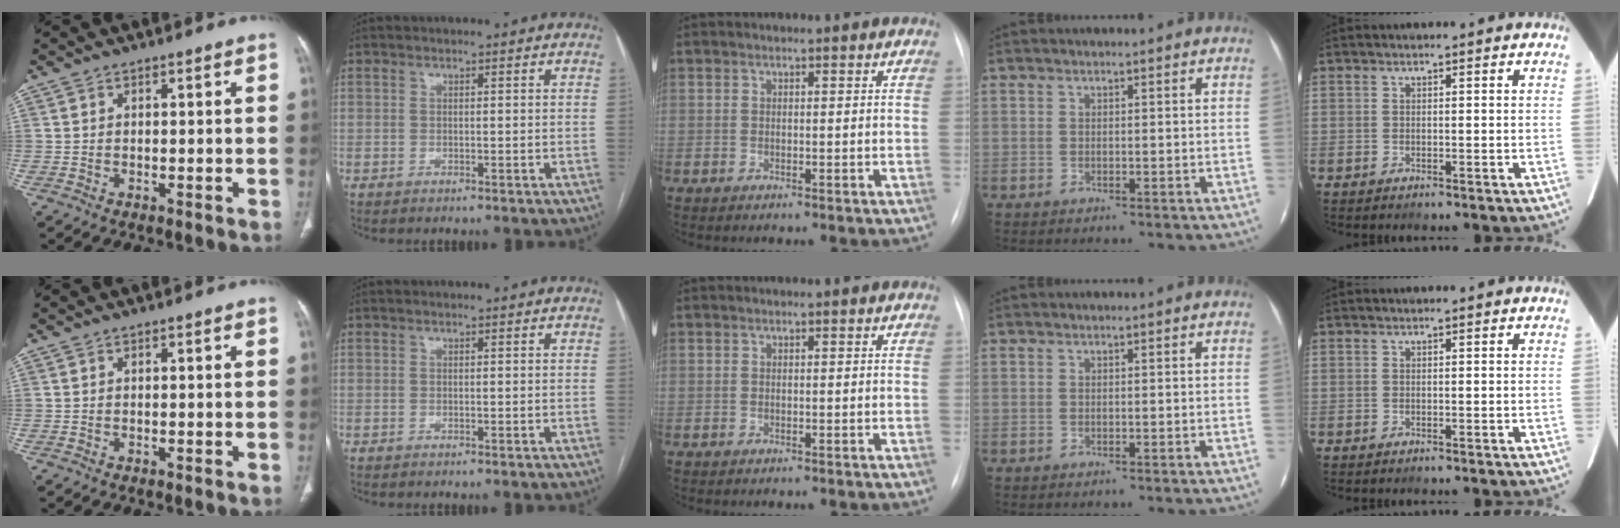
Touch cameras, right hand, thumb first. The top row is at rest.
{}